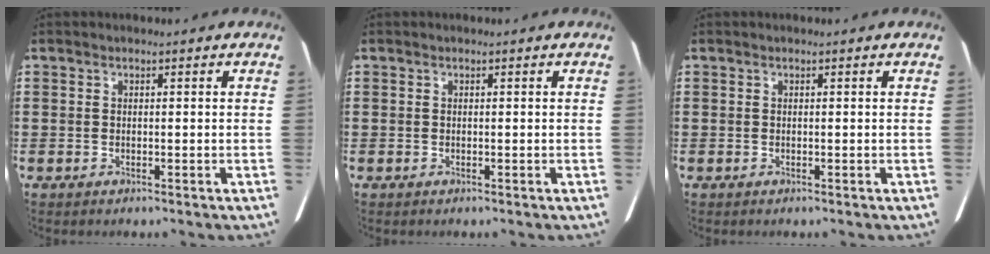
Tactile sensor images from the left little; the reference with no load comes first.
{"total": 0.0}
{"total": 0.0}